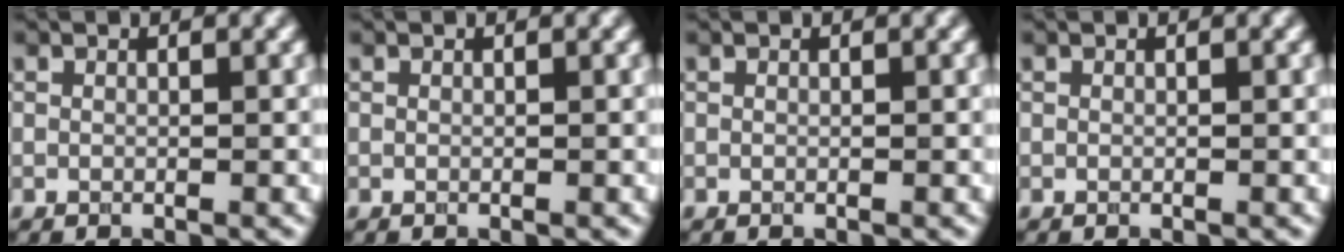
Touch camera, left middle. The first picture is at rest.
{"total": 0.0}
{"total": 0.0}
{"total": 0.0}